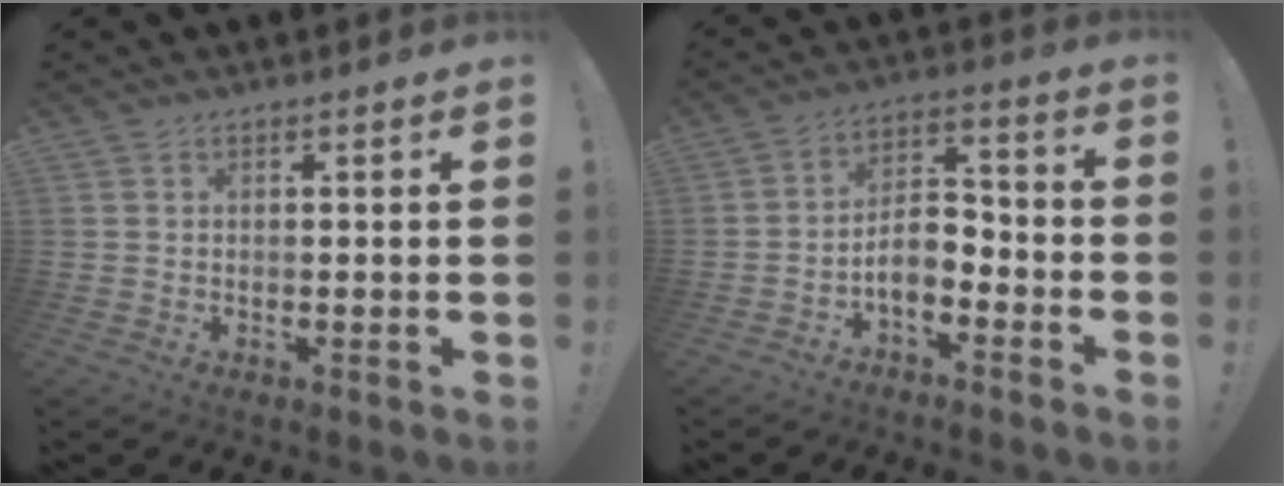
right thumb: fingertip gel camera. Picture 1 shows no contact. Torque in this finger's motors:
{"motor_torque": [0.84, 0.97, 0.57, -0.81, 0.02]}